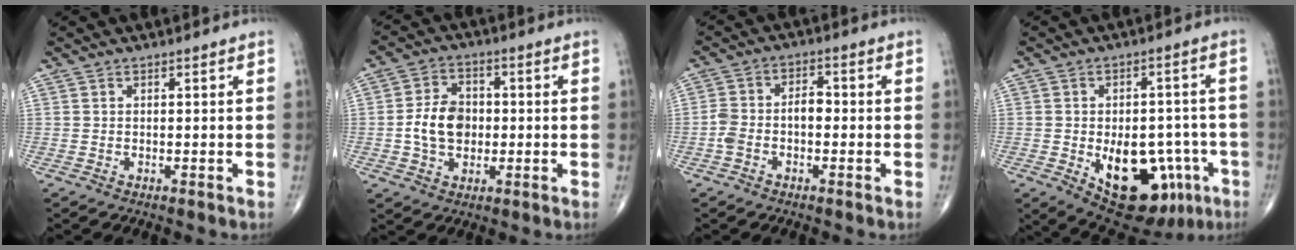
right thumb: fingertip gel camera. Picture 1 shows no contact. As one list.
[{"total": 8.9, "force": [-0.6, 6.6, 6.0], "torque": [-0.088, 0.013, -0.015]}, {"total": 5.7, "force": [-1.3, 3.4, 4.4], "torque": [-0.084, 0.031, -0.027]}, {"total": 18.9, "force": [-6.7, 10.8, 14.0], "torque": [-0.164, 0.020, -0.075]}]